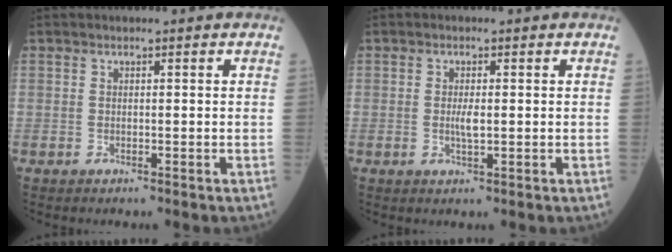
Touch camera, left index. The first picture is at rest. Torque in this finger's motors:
{"motor_torque": [0.17, -0.01, 0.03, 0.02]}